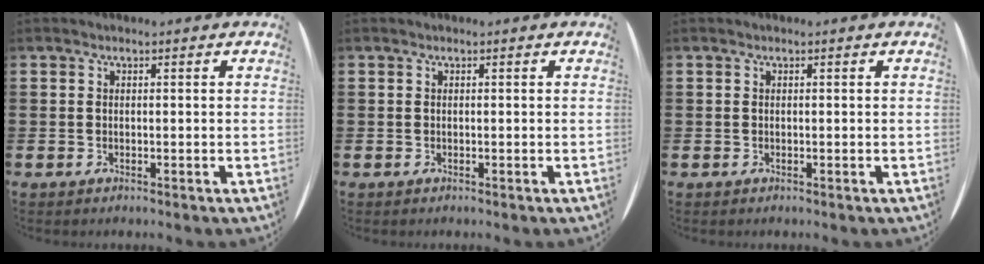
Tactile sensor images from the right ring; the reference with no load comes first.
{"total": 0.0}
{"total": 0.0}